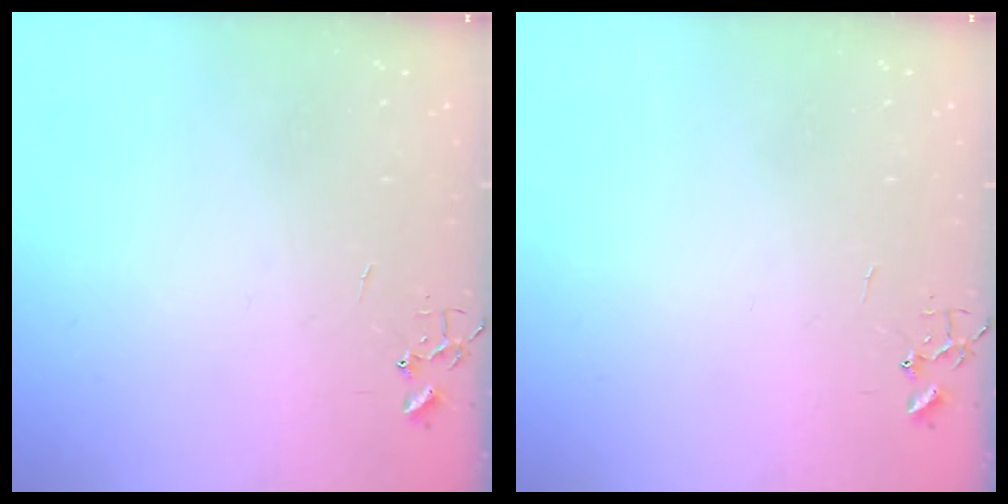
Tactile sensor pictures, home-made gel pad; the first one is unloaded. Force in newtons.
{"total": 0.0}